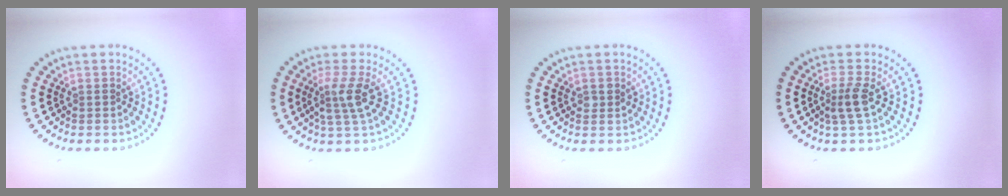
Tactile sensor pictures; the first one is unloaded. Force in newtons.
{"total": 2.8, "press": 2.1, "slide": 1.8}
{"total": 1.0, "press": 1.0, "slide": 0.2}
{"total": 2.2, "press": 1.8, "slide": 1.3}